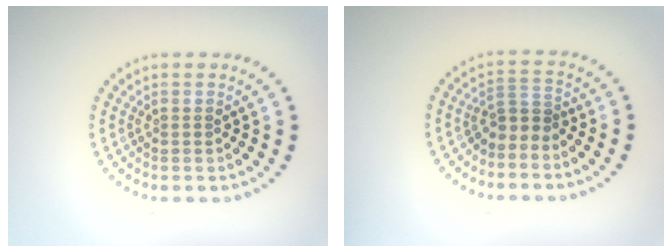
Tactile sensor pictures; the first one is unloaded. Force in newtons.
{"total": 1.9, "press": 1.2, "slide": 1.5}